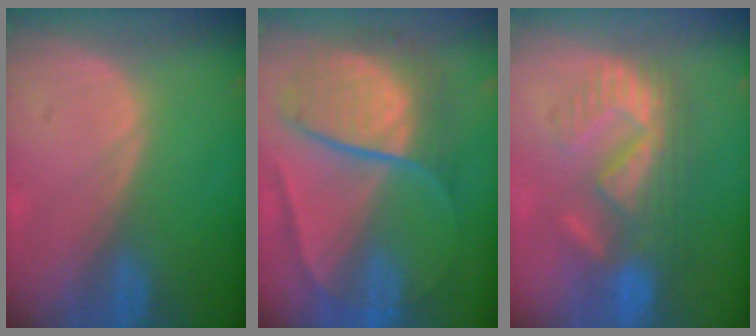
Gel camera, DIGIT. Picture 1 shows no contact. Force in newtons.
{"total": 10.2, "press": 10.1, "slide": 1.1}
{"total": 9.2, "press": 8.9, "slide": 2.3}